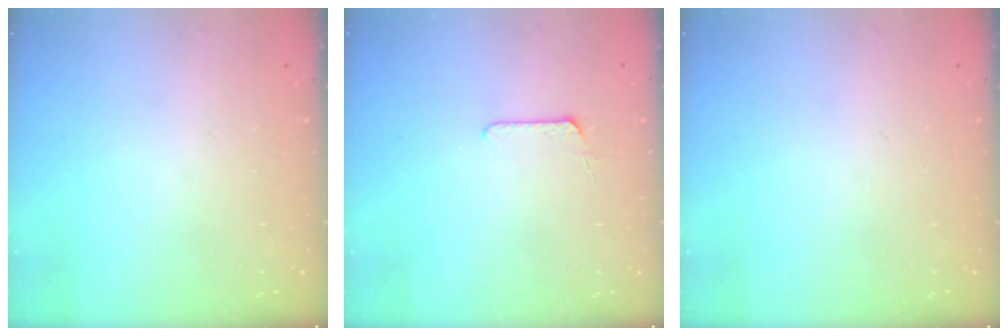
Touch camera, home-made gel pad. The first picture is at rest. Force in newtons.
{"total": 5.5, "press": 5.5, "slide": 0.5}
{"total": 0.0}